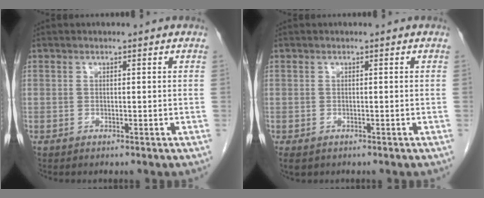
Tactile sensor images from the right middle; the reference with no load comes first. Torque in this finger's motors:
{"motor_torque": [0.30, -0.40, 0.08, 0.02]}